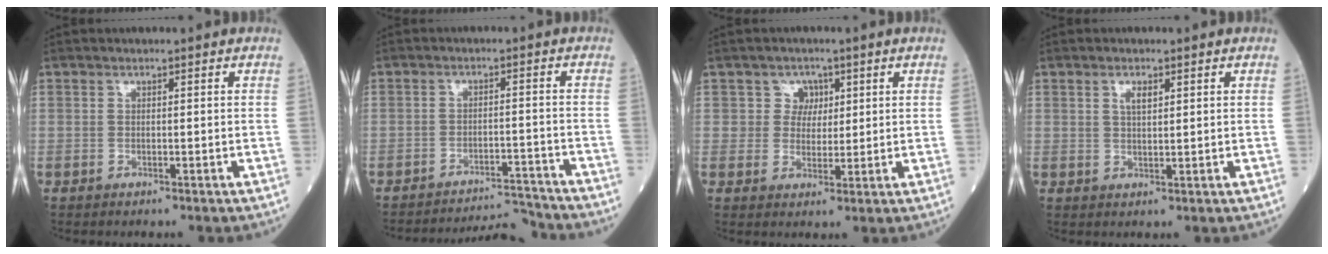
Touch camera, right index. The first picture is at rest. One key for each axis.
{"total": 8.0, "fx": -7.8, "fy": -1.3, "fz": -0.8, "tx": 0.009, "ty": 0.000, "tz": -0.126}
{"total": 3.5, "fx": 1.4, "fy": 3.2, "fz": 0.1, "tx": 0.008, "ty": 0.002, "tz": 0.021}
{"total": 2.2, "fx": 1.1, "fy": 0.7, "fz": 1.7, "tx": -0.034, "ty": 0.002, "tz": 0.021}